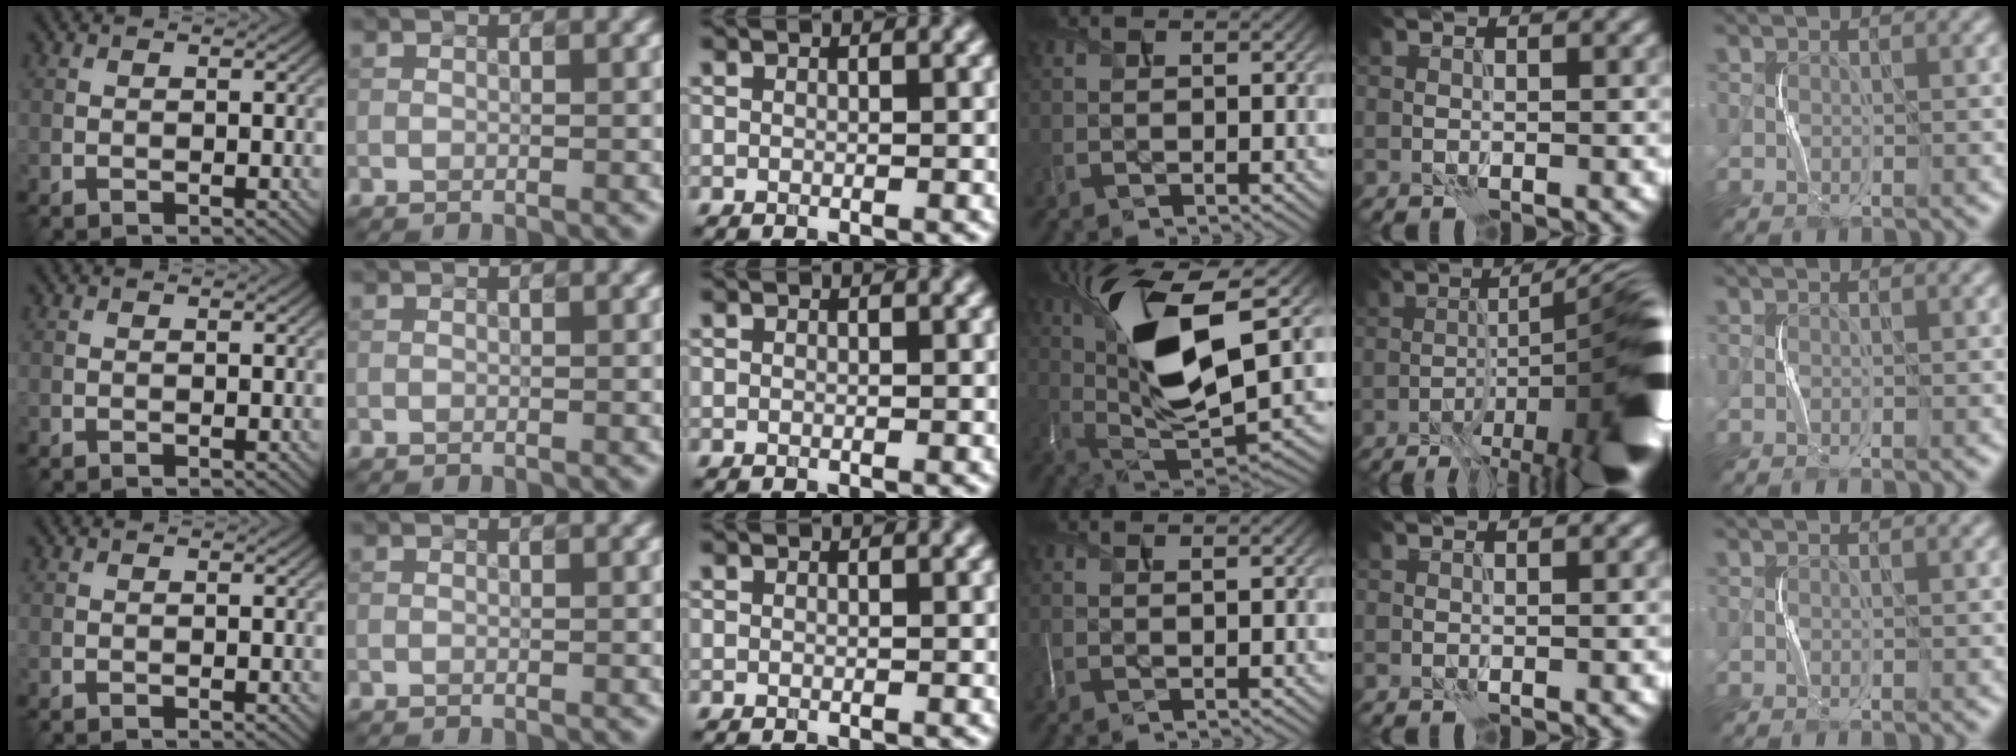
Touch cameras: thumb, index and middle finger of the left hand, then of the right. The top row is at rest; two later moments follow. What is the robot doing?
{"motion": "squeeze", "object": "paper clamp"}